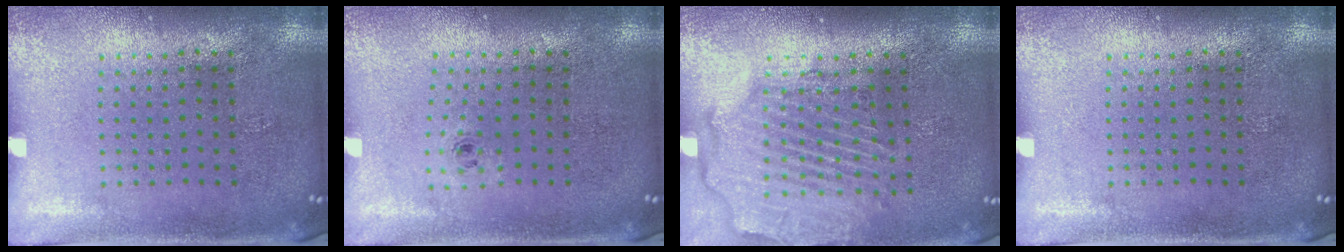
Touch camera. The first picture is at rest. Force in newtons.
{"total": 0.6, "press": 0.3, "slide": 0.5}
{"total": 2.6, "press": 2.2, "slide": 1.3}
{"total": 0.0}